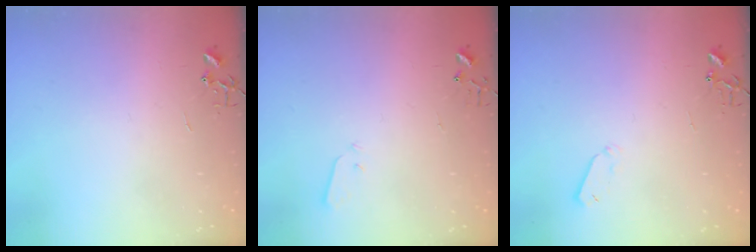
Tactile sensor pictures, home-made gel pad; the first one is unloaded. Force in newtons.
{"total": 3.2, "press": 3.1, "slide": 0.8}
{"total": 4.1, "press": 4.0, "slide": 0.8}